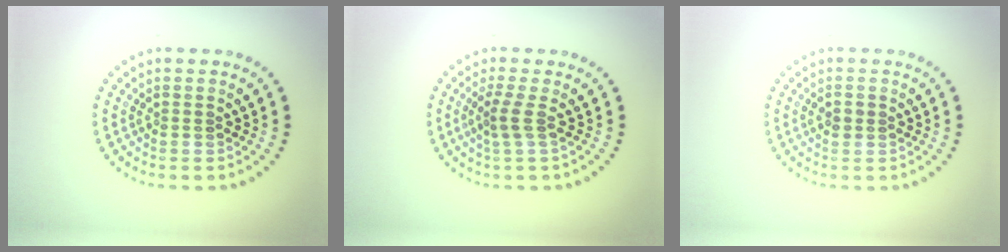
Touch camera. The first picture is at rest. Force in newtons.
{"total": 1.9, "press": 1.3, "slide": 1.5}
{"total": 1.4, "press": 1.3, "slide": 0.2}